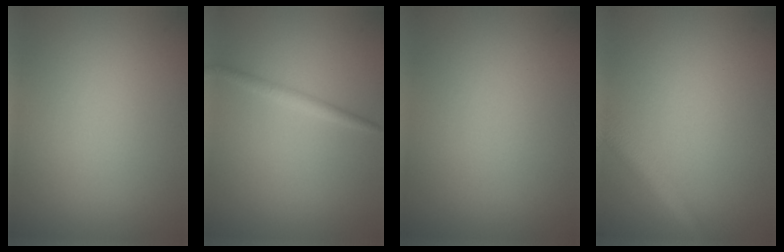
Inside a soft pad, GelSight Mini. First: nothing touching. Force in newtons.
{"total": 1.3, "press": 1.3, "slide": 0.1}
{"total": 0.0}
{"total": 2.7, "press": 2.7, "slide": 0.1}